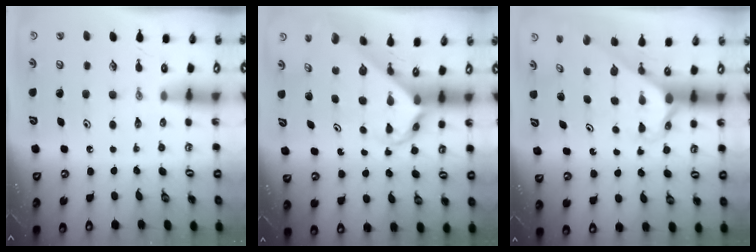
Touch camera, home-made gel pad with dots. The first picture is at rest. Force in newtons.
{"total": 4.4, "press": 4.4, "slide": 0.3}
{"total": 2.6, "press": 2.6, "slide": 0.1}